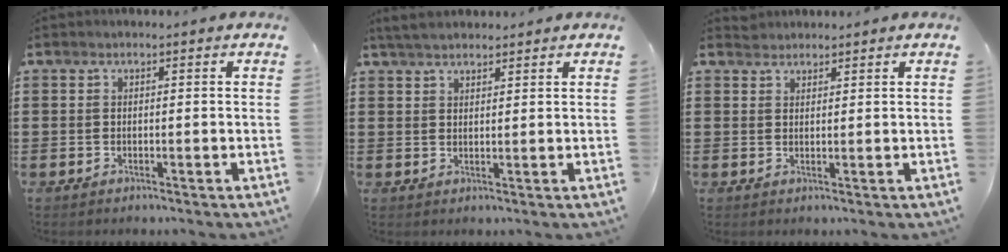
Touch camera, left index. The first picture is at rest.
{"total": 3.5, "force": [3.1, 1.0, 1.3], "torque": [-0.034, 0.001, 0.060]}
{"total": 1.5, "force": [1.4, 0.5, -0.2], "torque": [-0.001, 0.002, 0.029]}